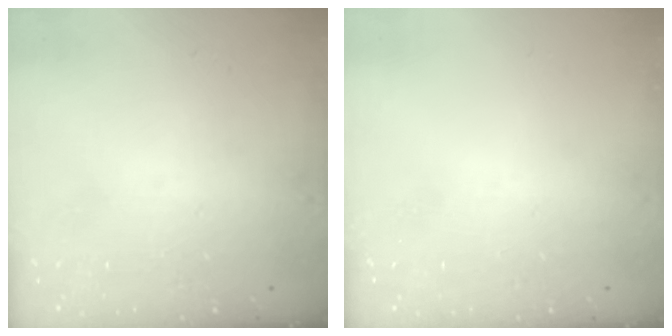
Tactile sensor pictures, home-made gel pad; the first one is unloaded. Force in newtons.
{"total": 0.0}